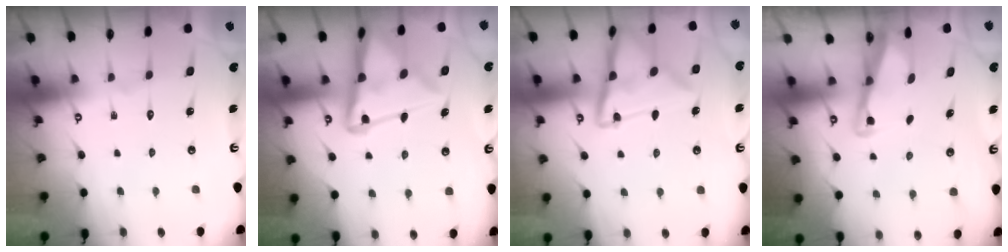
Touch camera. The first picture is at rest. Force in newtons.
{"total": 14.7, "press": 14.6, "slide": 1.5}
{"total": 15.9, "press": 15.8, "slide": 1.5}
{"total": 3.0, "press": 2.9, "slide": 0.4}